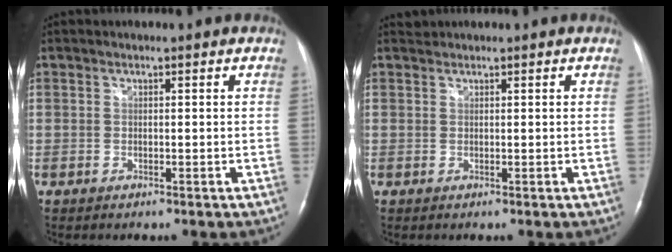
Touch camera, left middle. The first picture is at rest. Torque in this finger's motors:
{"motor_torque": [-0.17, 0.17, -0.11, 0.01]}